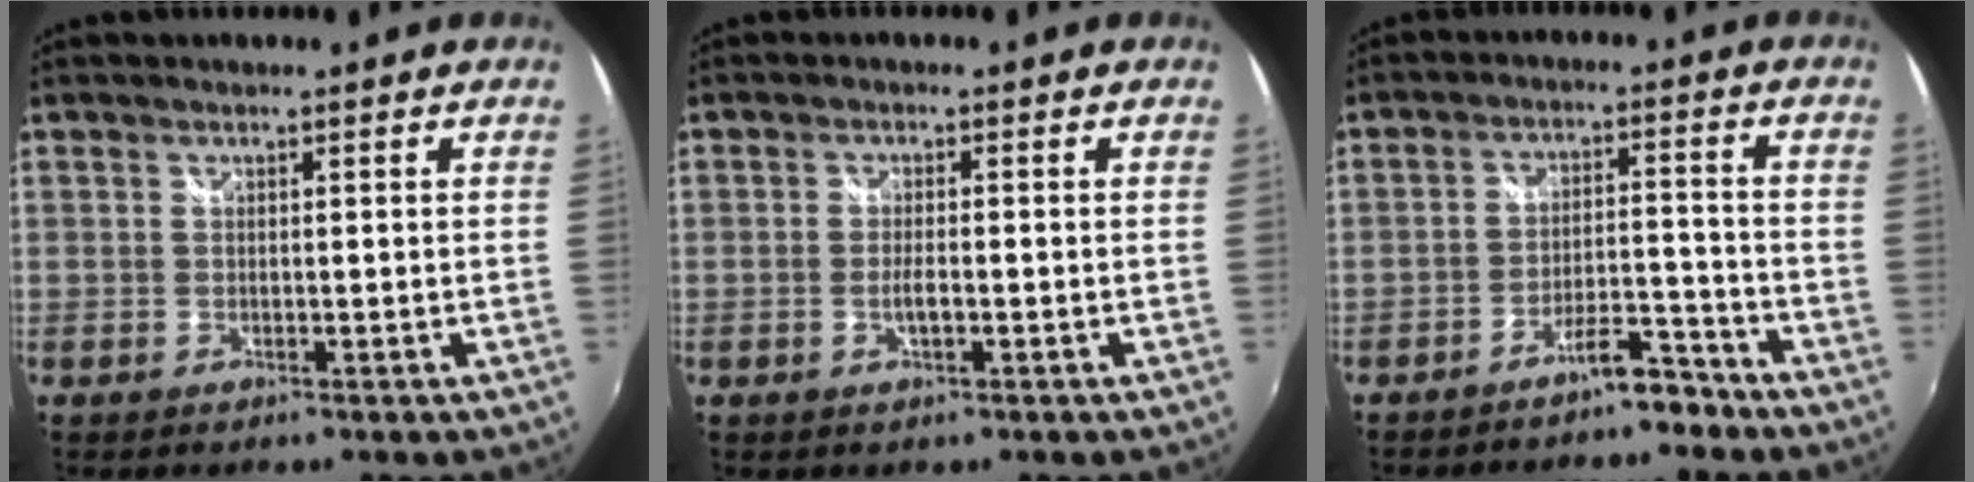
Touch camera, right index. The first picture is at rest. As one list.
[{"total": 2.3, "force": [-0.8, 0.6, 2.1], "torque": [-0.044, 0.000, -0.014]}, {"total": 6.1, "force": [-5.2, 1.6, 2.8], "torque": [-0.052, 0.014, -0.076]}]